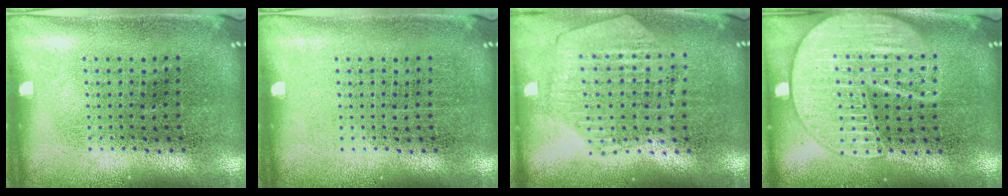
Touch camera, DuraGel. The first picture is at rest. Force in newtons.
{"total": 0.0}
{"total": 0.9, "press": 0.8, "slide": 0.1}
{"total": 3.4, "press": 3.4, "slide": 0.3}